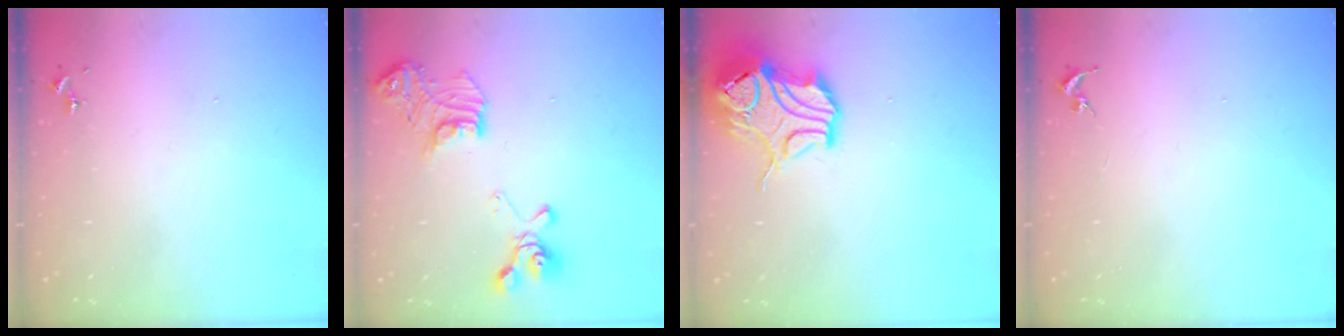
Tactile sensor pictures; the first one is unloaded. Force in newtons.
{"total": 18.7, "press": 18.6, "slide": 1.6}
{"total": 15.7, "press": 15.6, "slide": 2.3}
{"total": 0.0}